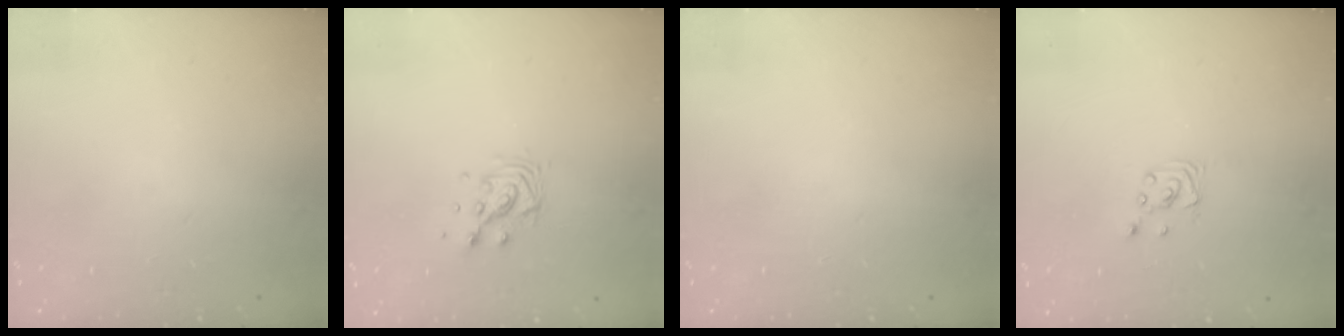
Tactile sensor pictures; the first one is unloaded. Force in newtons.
{"total": 7.0, "press": 7.0, "slide": 0.2}
{"total": 0.0}
{"total": 2.3, "press": 2.3, "slide": 0.2}